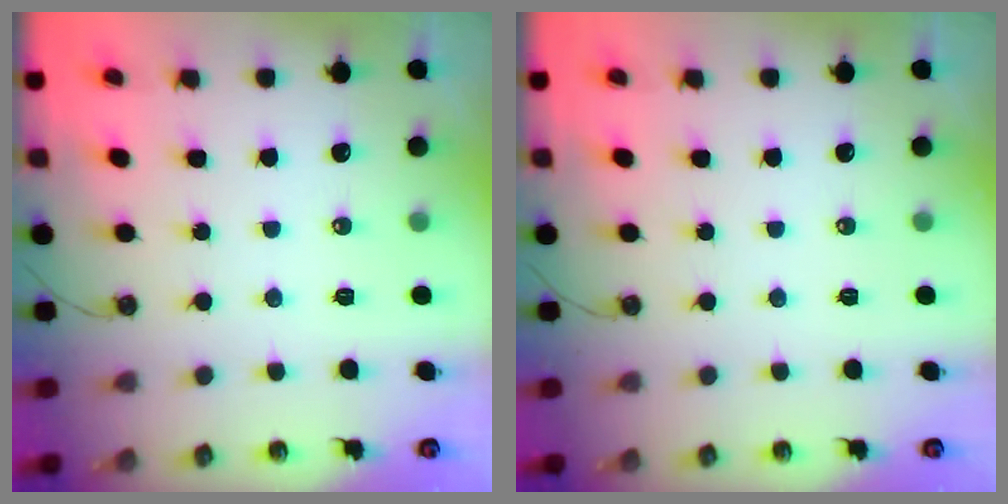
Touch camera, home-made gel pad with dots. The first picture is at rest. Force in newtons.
{"total": 0.0}